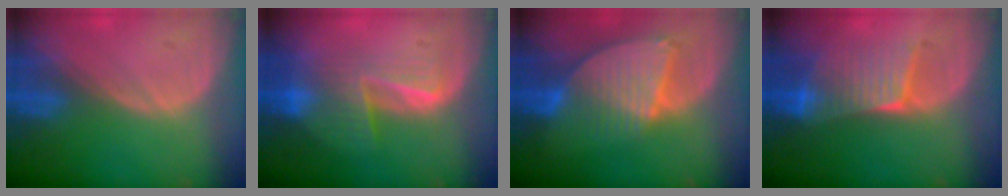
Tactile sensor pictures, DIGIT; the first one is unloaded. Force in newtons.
{"total": 6.9, "press": 6.4, "slide": 2.5}
{"total": 8.7, "press": 7.5, "slide": 4.4}
{"total": 6.6, "press": 6.5, "slide": 1.1}